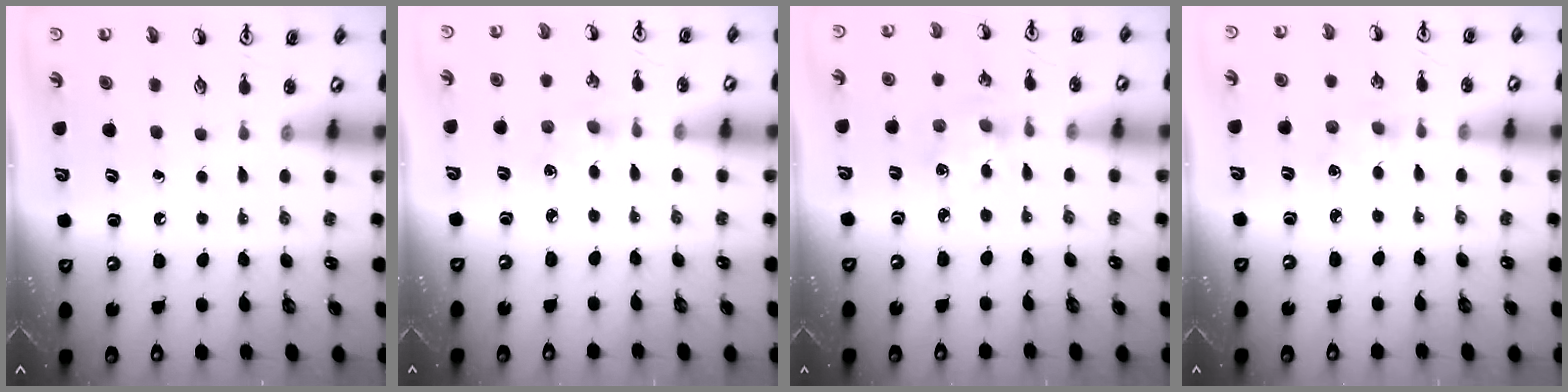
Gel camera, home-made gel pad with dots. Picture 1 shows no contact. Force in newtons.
{"total": 2.3, "press": 2.3, "slide": 0.4}
{"total": 2.9, "press": 2.9, "slide": 0.3}
{"total": 3.0, "press": 3.0, "slide": 0.5}